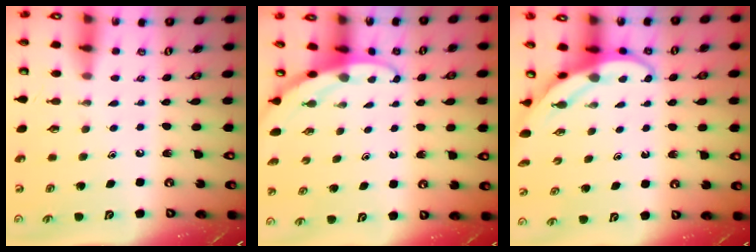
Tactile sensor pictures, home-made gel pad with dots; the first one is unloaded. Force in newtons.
{"total": 3.1, "press": 3.1, "slide": 0.1}
{"total": 4.0, "press": 4.0, "slide": 0.3}